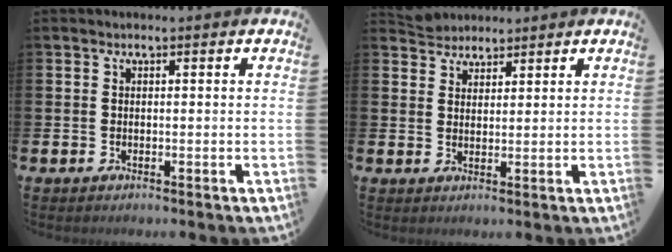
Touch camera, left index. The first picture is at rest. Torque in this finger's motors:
{"motor_torque": [0.37, -0.38, 0.03, 0.01]}